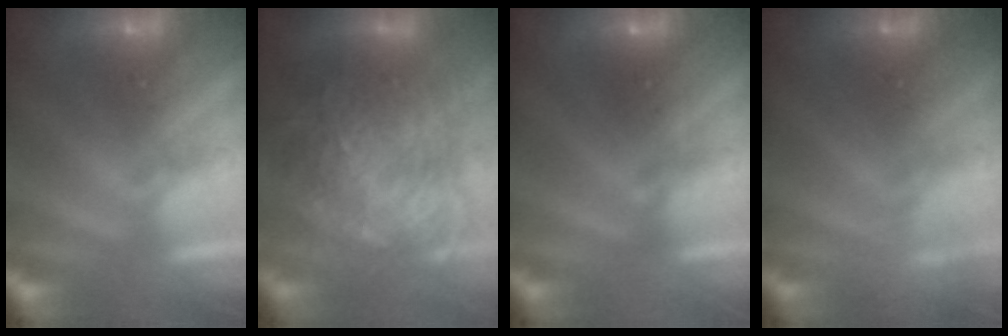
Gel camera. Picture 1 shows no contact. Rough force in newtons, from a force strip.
{"total": 11.1}
{"total": 2.3}
{"total": 2.3}